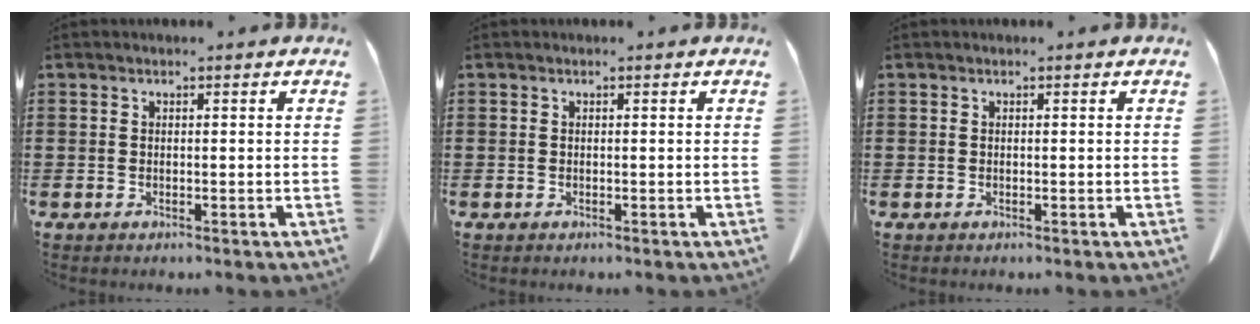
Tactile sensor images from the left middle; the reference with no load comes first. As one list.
[{"total": 0.0}, {"total": 0.0}]